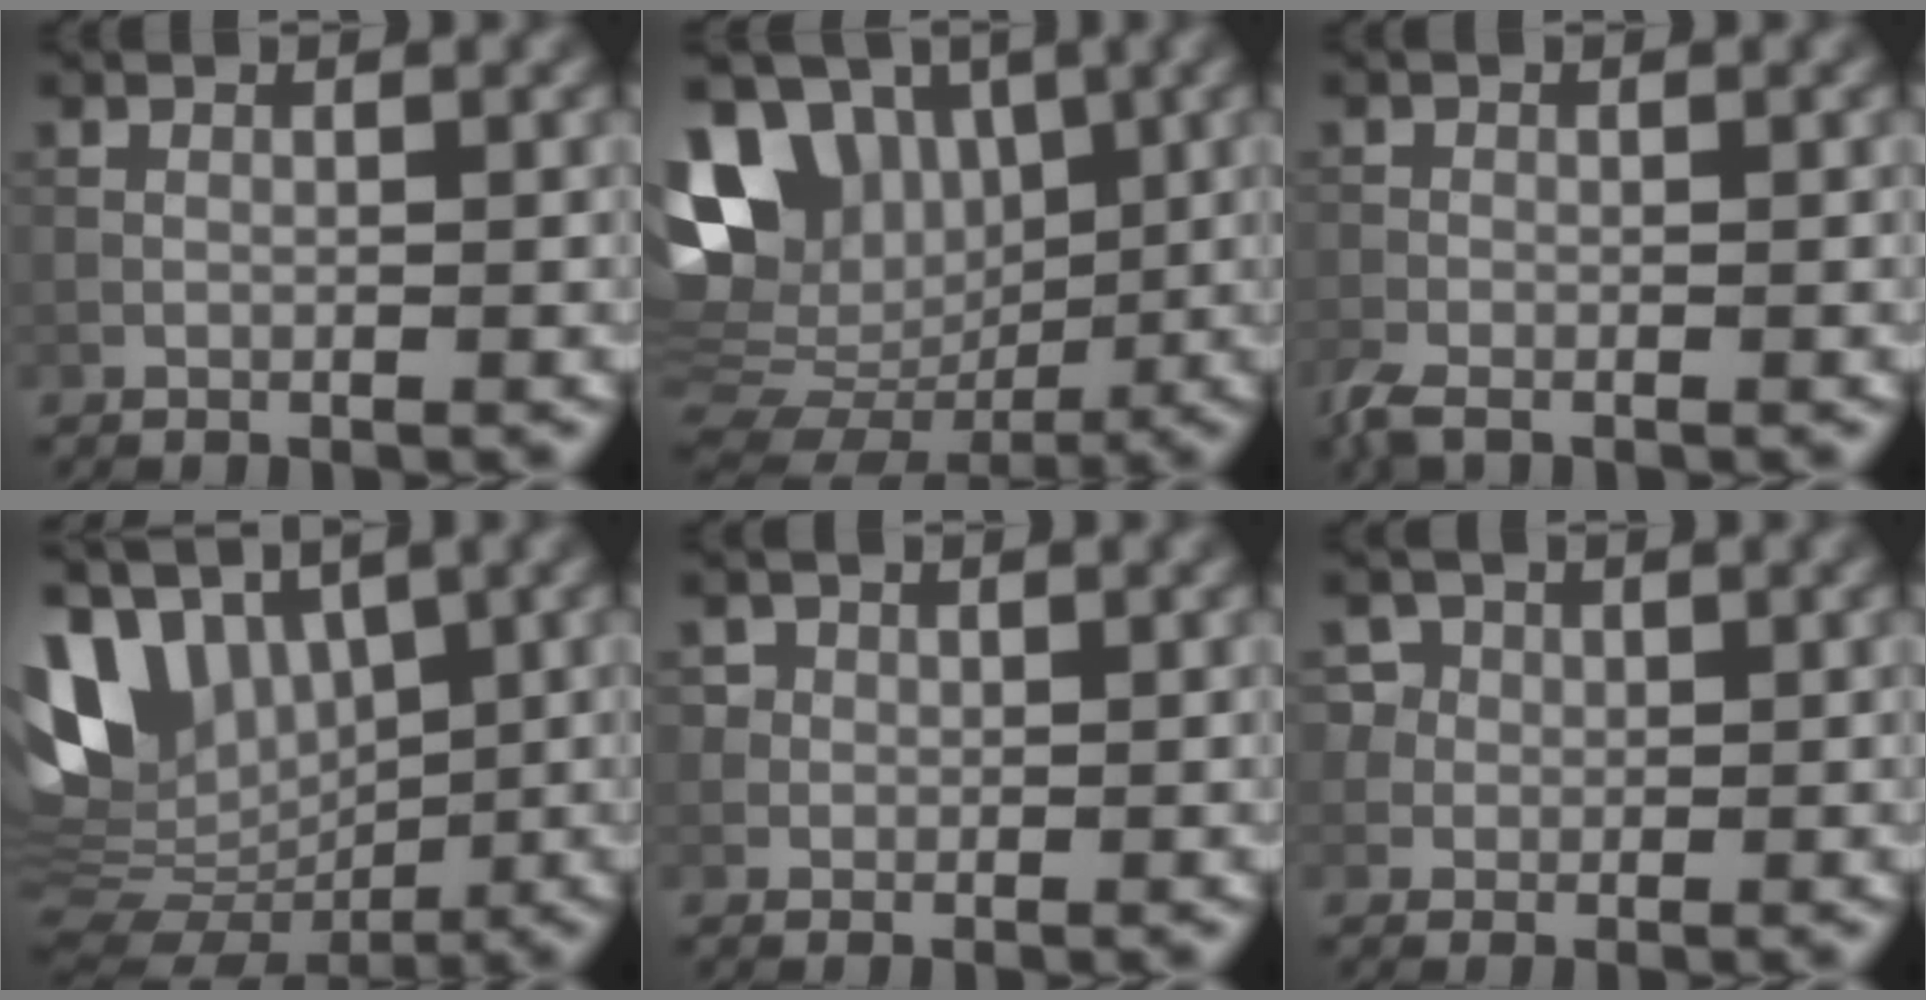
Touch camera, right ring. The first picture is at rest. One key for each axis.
{"total": 13.6, "fx": 4.2, "fy": 9.9, "fz": 8.2, "tx": -0.157, "ty": 0.031, "tz": 0.081}
{"total": 2.3, "fx": -1.8, "fy": 0.9, "fz": 1.1, "tx": -0.031, "ty": -0.010, "tz": -0.046}
{"total": 11.4, "fx": 3.5, "fy": 7.5, "fz": 7.8, "tx": -0.153, "ty": 0.017, "tz": 0.069}
{"total": 2.9, "fx": 1.2, "fy": 2.5, "fz": 0.9, "tx": -0.011, "ty": 0.002, "tz": 0.018}
{"total": 5.1, "fx": 1.8, "fy": 4.4, "fz": 1.8, "tx": -0.026, "ty": 0.022, "tz": 0.020}